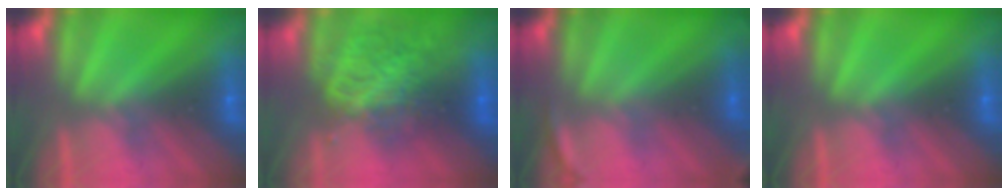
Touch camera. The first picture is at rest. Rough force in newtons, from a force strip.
{"total": 5.8}
{"total": 2.7}
{"total": 0.0}